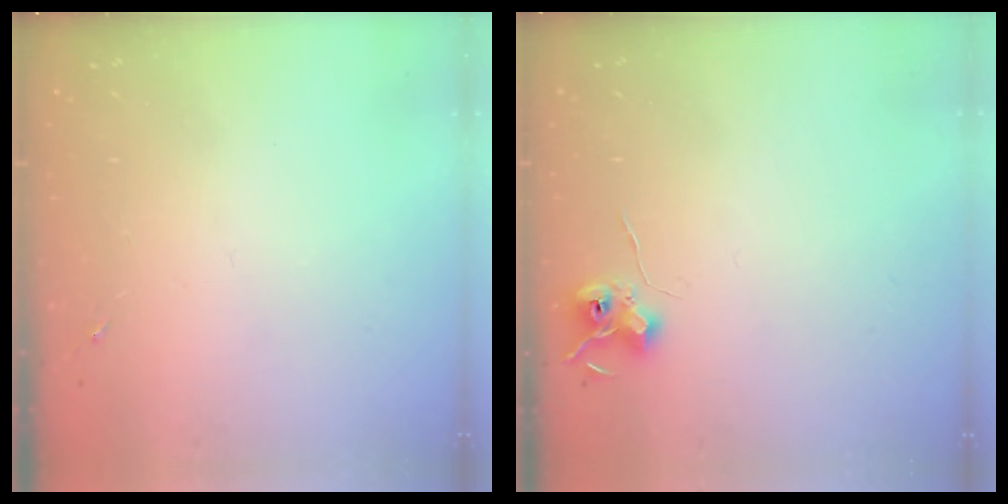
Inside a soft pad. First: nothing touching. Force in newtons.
{"total": 6.9, "press": 6.9, "slide": 0.6}